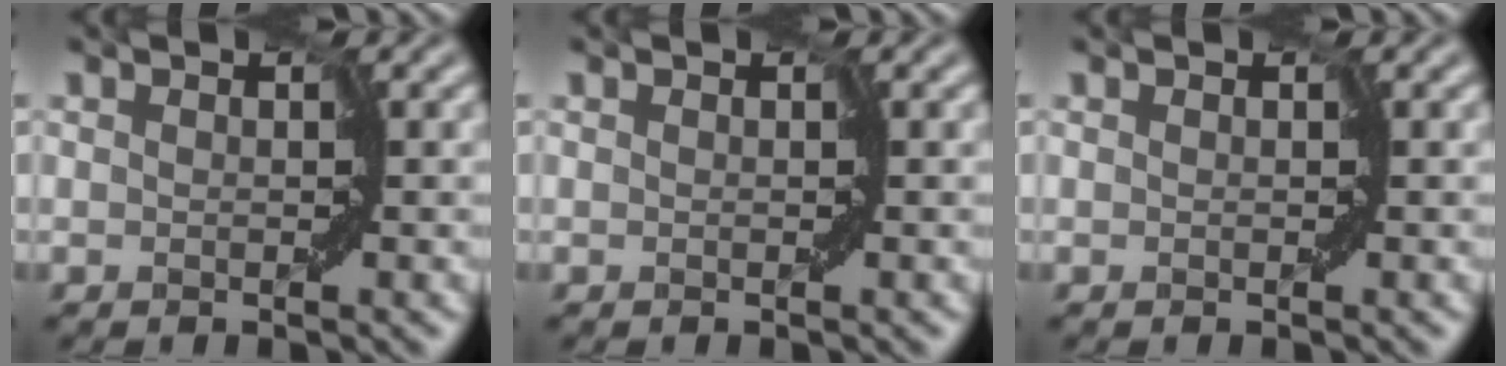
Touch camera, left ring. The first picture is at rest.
{"total": 0.0}
{"total": 0.0}